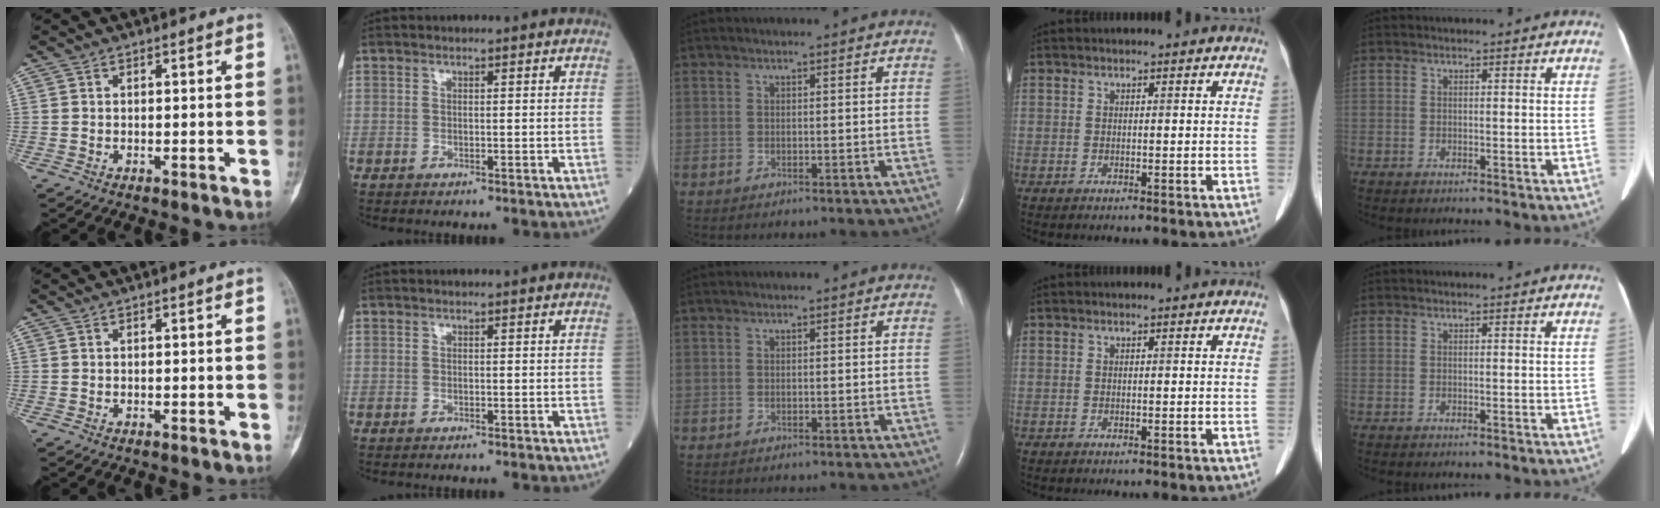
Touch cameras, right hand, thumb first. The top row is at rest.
{}